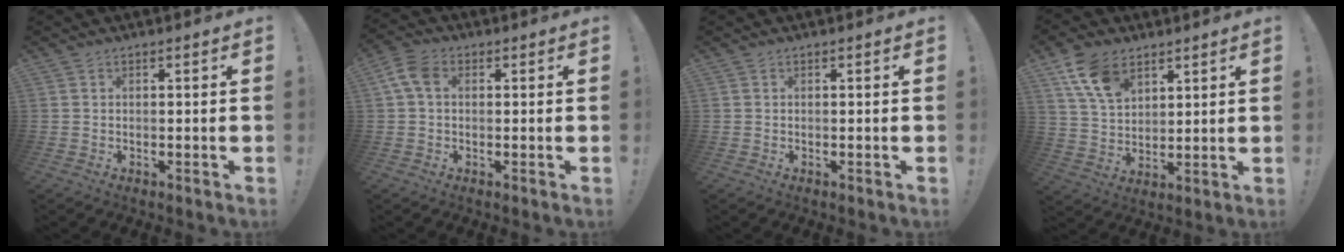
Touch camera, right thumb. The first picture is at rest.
{"total": 6.5, "force": [1.5, 4.4, 4.6], "torque": [-0.099, 0.008, 0.030]}
{"total": 0.0}
{"total": 12.0, "force": [6.9, 7.6, 6.3], "torque": [-0.114, -0.023, 0.136]}